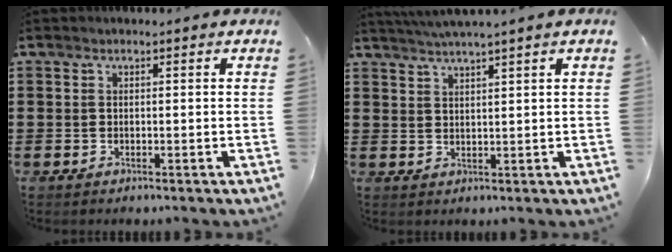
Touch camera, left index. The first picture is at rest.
{"total": 2.3, "force": [2.0, -1.0, 0.6], "torque": [-0.014, -0.005, 0.036]}